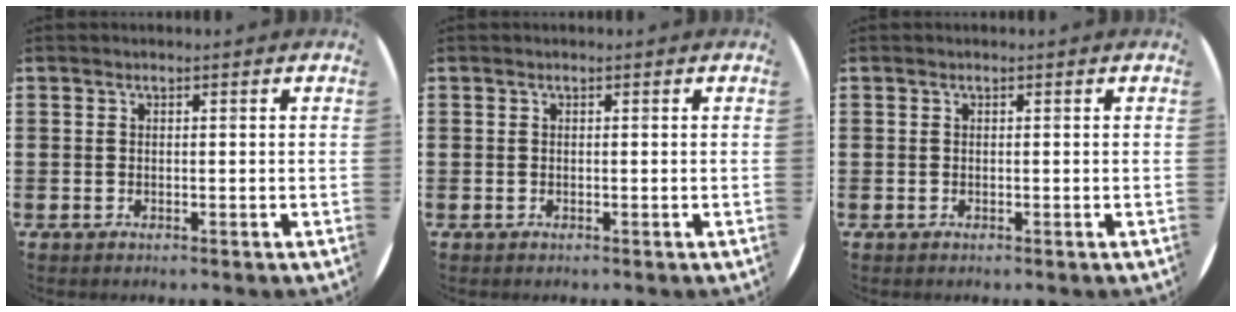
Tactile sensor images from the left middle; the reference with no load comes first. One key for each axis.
{"total": 0.0}
{"total": 0.0}